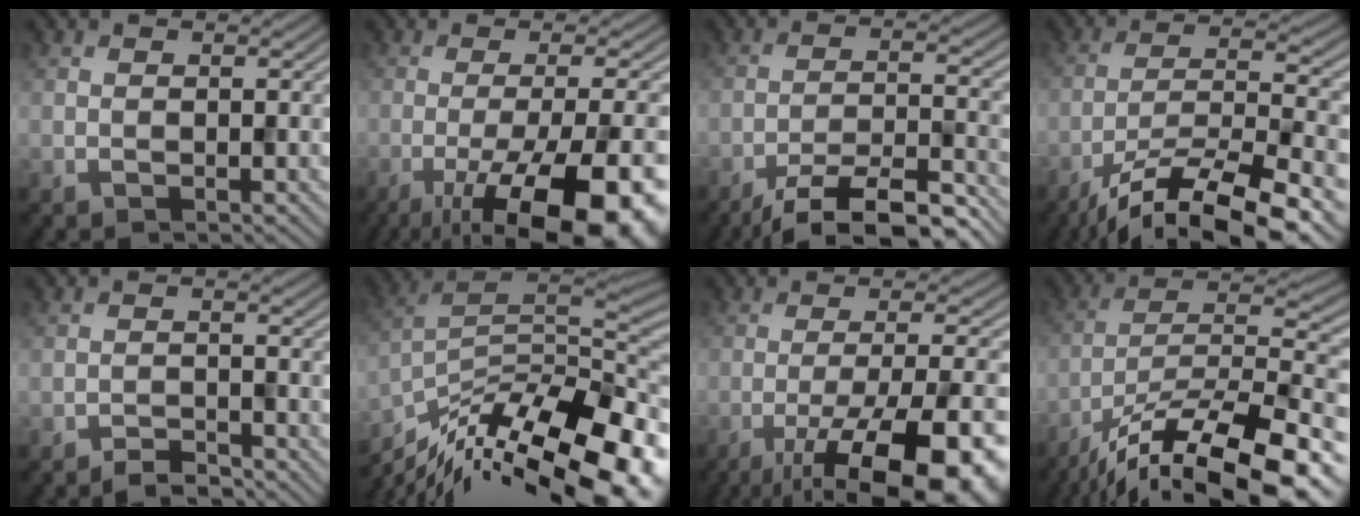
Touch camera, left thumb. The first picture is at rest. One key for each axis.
{"total": 16.4, "fx": -7.7, "fy": 4.7, "fz": 13.7, "tx": -0.172, "ty": -0.003, "tz": -0.108}
{"total": 10.2, "fx": -8.2, "fy": 1.9, "fz": 5.8, "tx": -0.098, "ty": -0.005, "tz": -0.130}
{"total": 14.3, "fx": -9.8, "fy": 3.7, "fz": 9.7, "tx": -0.173, "ty": -0.008, "tz": -0.162}
{"total": 2.2, "fx": -2.1, "fy": 0.3, "fz": 0.7, "tx": -0.008, "ty": 0.004, "tz": -0.041}
{"total": 17.3, "fx": -11.1, "fy": 6.2, "fz": 11.7, "tx": -0.202, "ty": 0.001, "tz": -0.179}
{"total": 16.9, "fx": -9.5, "fy": 4.8, "fz": 13.1, "tx": -0.168, "ty": -0.020, "tz": -0.134}
{"total": 17.3, "fx": -12.1, "fy": 5.0, "fz": 11.3, "tx": -0.196, "ty": -0.012, "tz": -0.209}